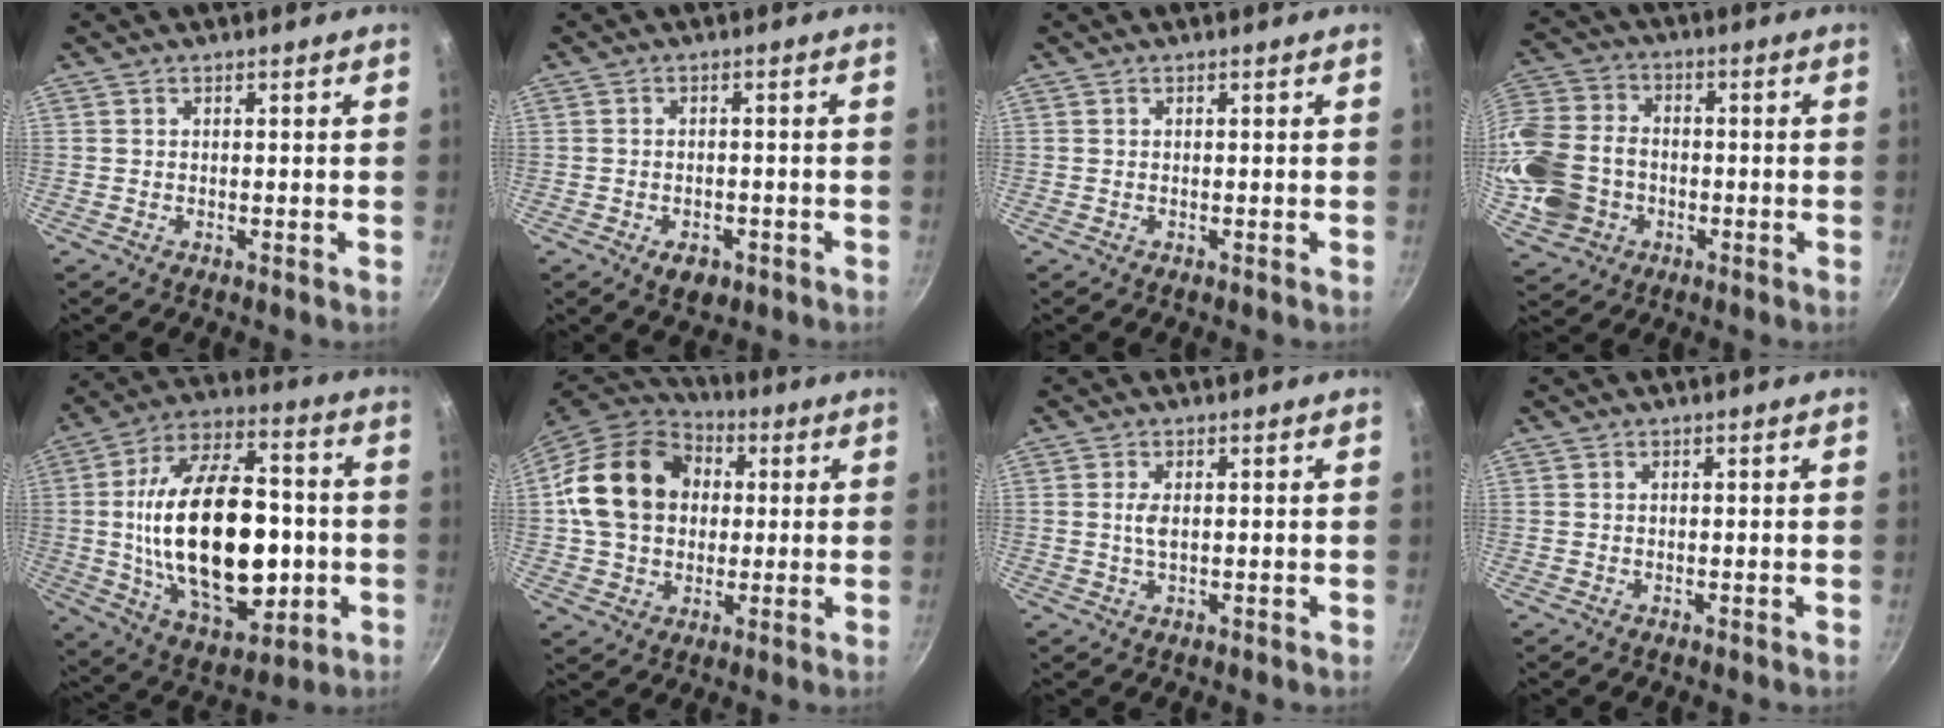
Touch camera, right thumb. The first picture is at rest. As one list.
[{"total": 4.1, "force": [-2.0, 2.6, 2.5], "torque": [-0.033, 0.013, -0.020]}, {"total": 0.0}, {"total": 19.1, "force": [-4.2, 14.6, 11.6], "torque": [-0.256, 0.041, -0.074]}, {"total": 30.0, "force": [-2.0, 17.1, 24.5], "torque": [-0.405, 0.025, -0.019]}, {"total": 20.1, "force": [3.0, 15.7, 12.2], "torque": [-0.196, 0.029, 0.045]}, {"total": 2.4, "force": [0.3, 1.1, 2.1], "torque": [-0.043, 0.000, 0.006]}, {"total": 0.0}]